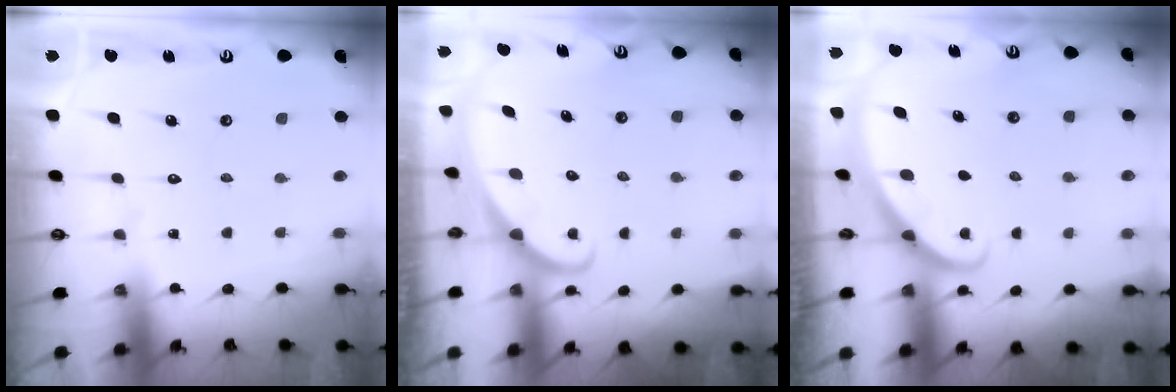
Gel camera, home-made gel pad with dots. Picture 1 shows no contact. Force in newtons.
{"total": 2.1, "press": 2.1, "slide": 0.0}
{"total": 1.9, "press": 1.9, "slide": 0.1}